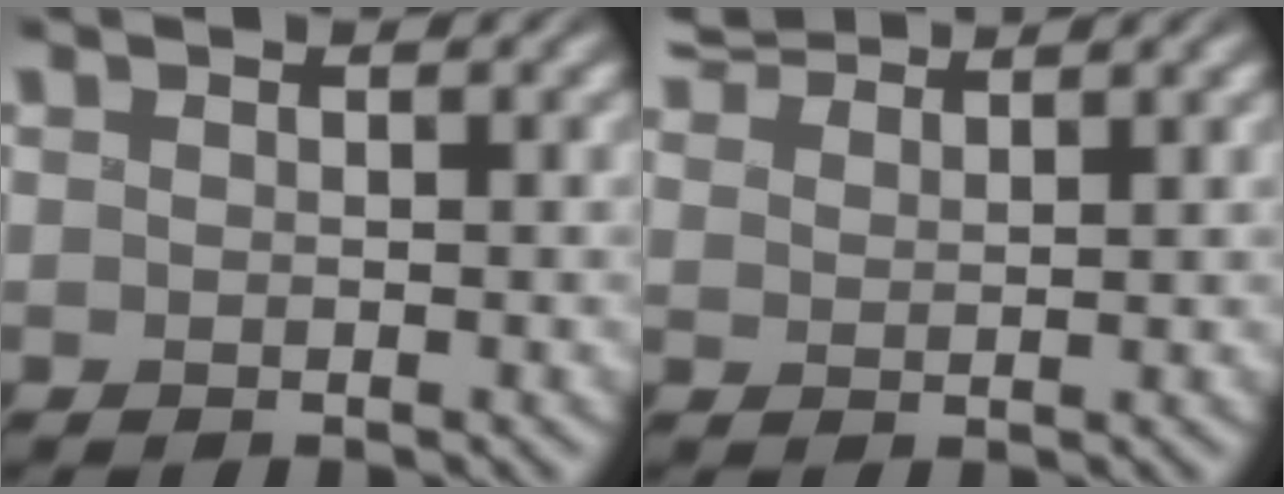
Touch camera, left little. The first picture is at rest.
{"total": 3.9, "force": [3.6, 0.7, 1.2], "torque": [-0.036, 0.020, 0.065]}